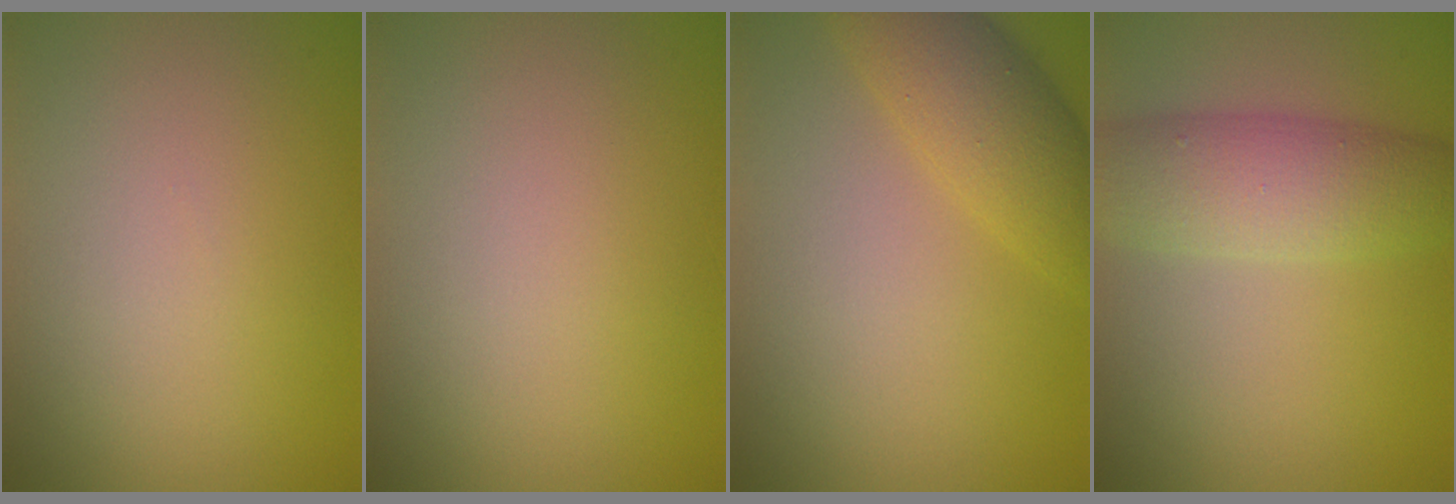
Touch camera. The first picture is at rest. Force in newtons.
{"total": 0.0}
{"total": 5.0, "press": 5.0, "slide": 0.2}
{"total": 5.8, "press": 5.8, "slide": 0.3}